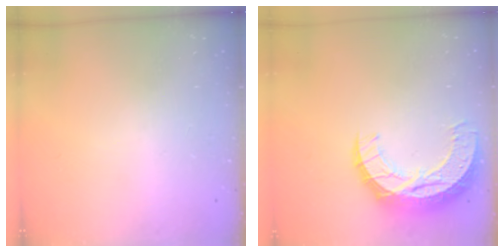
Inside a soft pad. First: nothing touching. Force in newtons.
{"total": 13.7, "press": 13.7, "slide": 0.9}